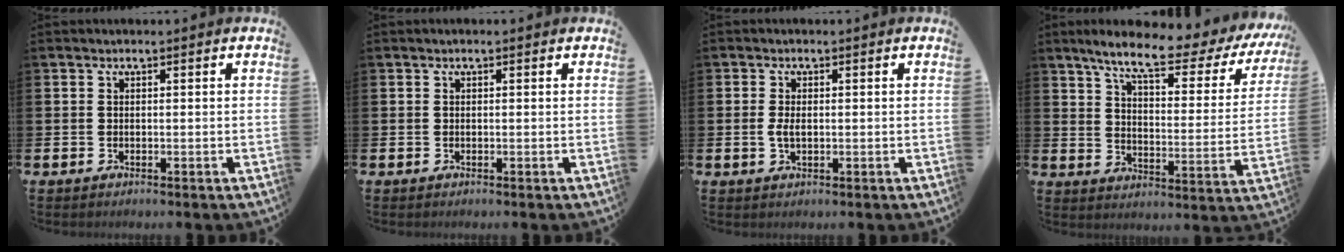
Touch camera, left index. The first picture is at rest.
{"total": 0.0}
{"total": 1.9, "force": [-0.1, 1.0, 1.6], "torque": [-0.029, 0.004, -0.003]}
{"total": 8.7, "force": [6.9, 1.5, 5.1], "torque": [-0.116, -0.042, 0.109]}